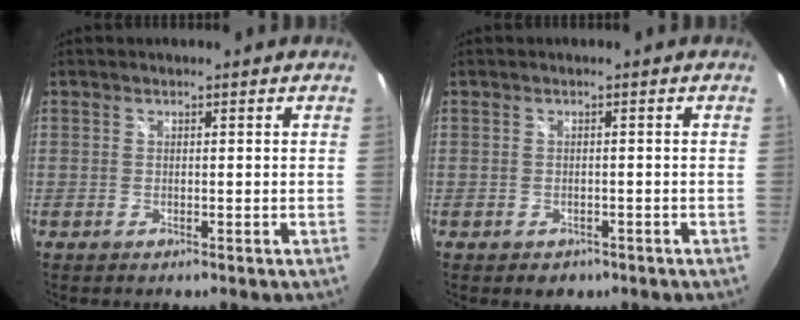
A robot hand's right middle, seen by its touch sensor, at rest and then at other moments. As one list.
[{"total": 2.7, "force": [-1.5, 2.0, 1.0], "torque": [-0.021, -0.007, -0.018]}]